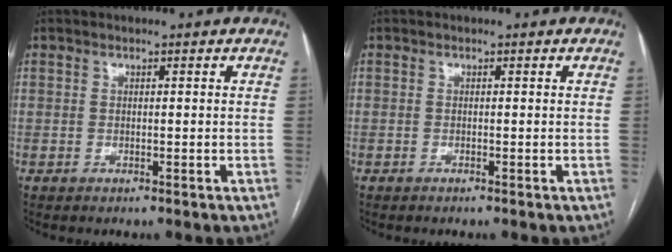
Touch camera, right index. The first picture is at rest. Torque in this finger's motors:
{"motor_torque": [-0.03, -0.05, -0.03, -0.01]}